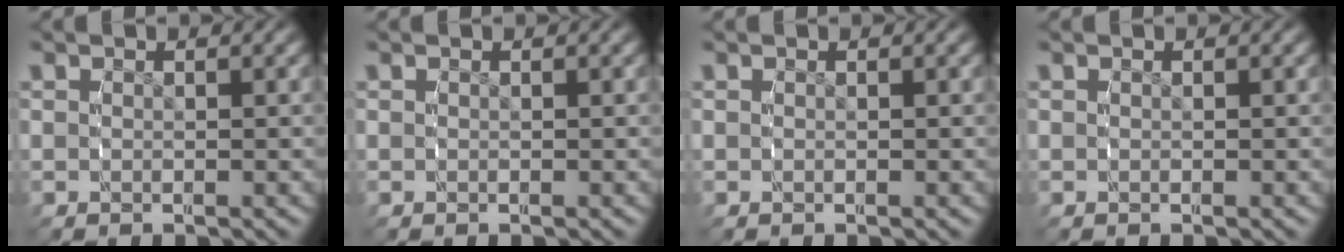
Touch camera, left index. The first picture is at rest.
{"total": 0.0}
{"total": 0.0}
{"total": 0.0}